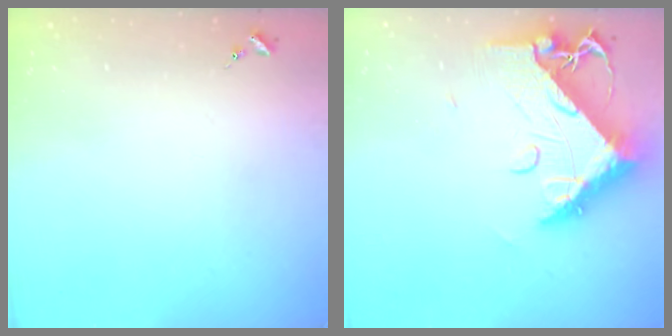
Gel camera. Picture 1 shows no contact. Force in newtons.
{"total": 15.2, "press": 15.1, "slide": 1.3}